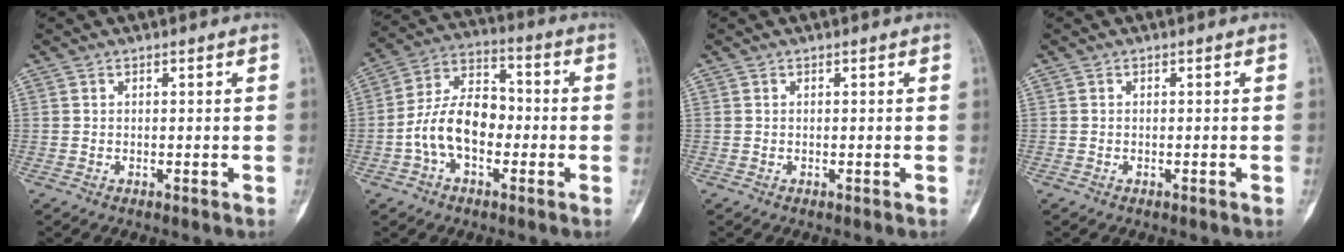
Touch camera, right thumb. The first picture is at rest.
{"total": 12.4, "force": [-2.6, 7.8, 9.3], "torque": [-0.156, 0.043, -0.056]}
{"total": 0.0}
{"total": 0.0}